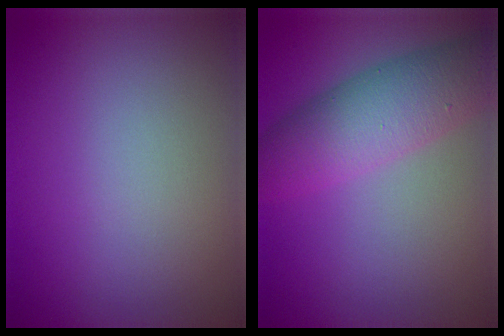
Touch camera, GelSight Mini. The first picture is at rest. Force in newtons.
{"total": 6.3, "press": 6.3, "slide": 0.2}